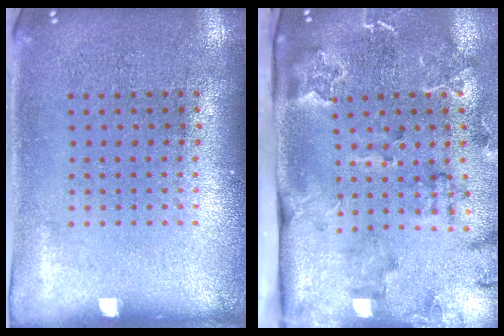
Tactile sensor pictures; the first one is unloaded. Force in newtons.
{"total": 2.5, "press": 2.3, "slide": 0.9}